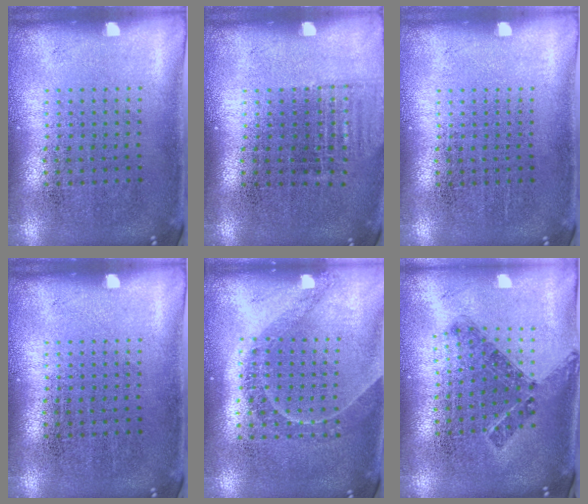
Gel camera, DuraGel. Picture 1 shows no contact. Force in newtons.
{"total": 0.9, "press": 0.9, "slide": 0.3}
{"total": 0.0}
{"total": 0.0}
{"total": 1.3, "press": 1.1, "slide": 0.7}
{"total": 0.8, "press": 0.8, "slide": 0.3}